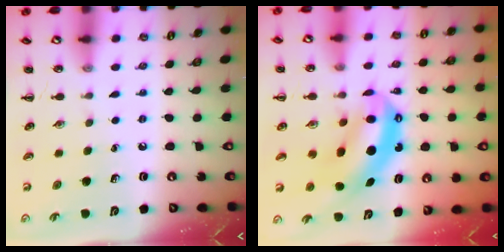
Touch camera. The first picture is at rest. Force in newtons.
{"total": 7.9, "press": 7.7, "slide": 1.9}